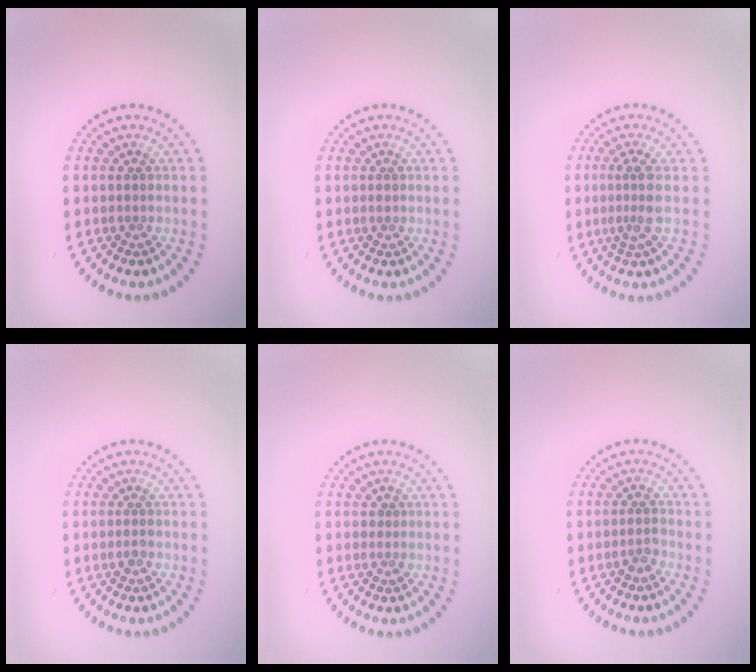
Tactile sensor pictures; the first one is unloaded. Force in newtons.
{"total": 0.6, "press": 0.6, "slide": 0.1}
{"total": 2.3, "press": 1.8, "slide": 1.4}
{"total": 0.9, "press": 0.9, "slide": 0.1}
{"total": 0.7, "press": 0.7, "slide": 0.1}
{"total": 1.3, "press": 1.0, "slide": 0.7}